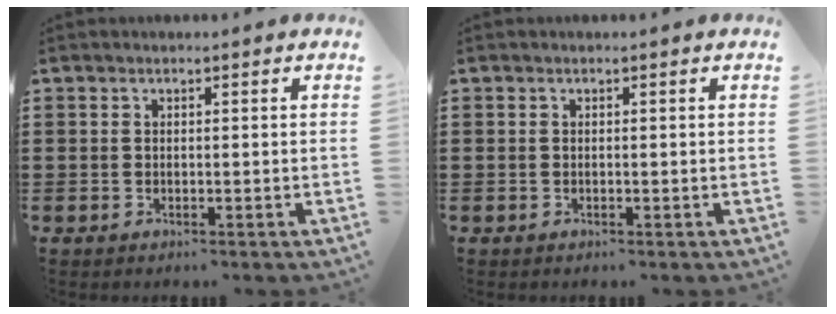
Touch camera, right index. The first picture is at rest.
{"total": 0.0}